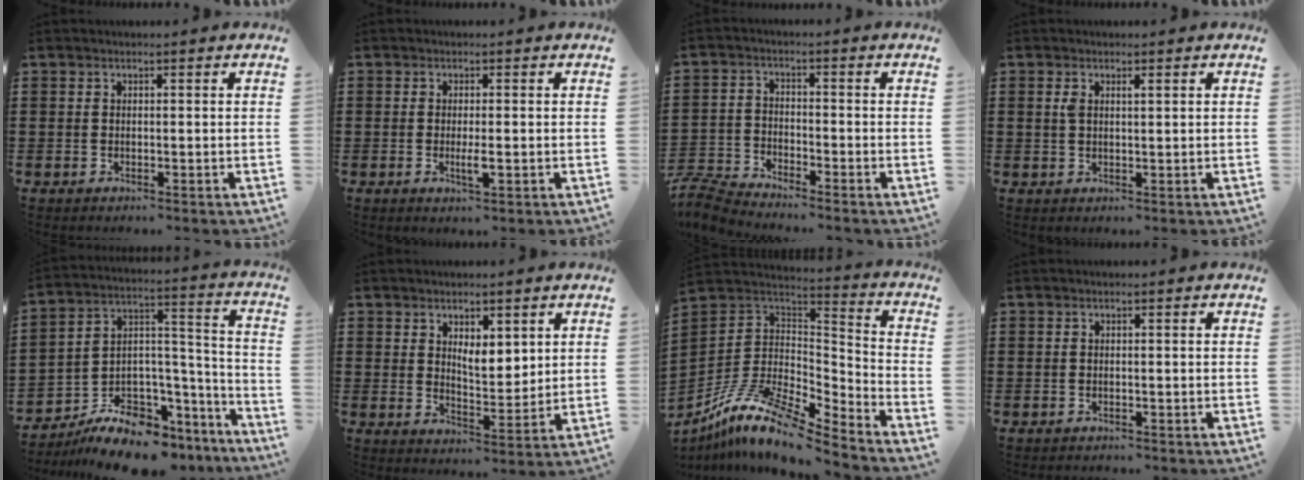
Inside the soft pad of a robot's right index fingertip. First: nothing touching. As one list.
[{"total": 2.4, "force": [-0.7, 0.4, 2.3], "torque": [-0.048, -0.005, -0.014]}, {"total": 4.6, "force": [-4.5, 0.0, 0.7], "torque": [-0.044, -0.013, -0.100]}, {"total": 1.4, "force": [0.5, 0.5, 1.2], "torque": [-0.025, 0.004, 0.008]}, {"total": 9.8, "force": [-8.0, 4.5, 3.2], "torque": [-0.054, 0.025, -0.144]}, {"total": 4.0, "force": [2.5, 1.9, 2.5], "torque": [-0.040, -0.006, 0.041]}, {"total": 12.5, "force": [-9.2, 3.2, 7.8], "torque": [-0.167, 0.010, -0.180]}, {"total": 0.6, "force": [-0.6, 0.0, 0.0], "torque": [-0.001, -0.002, -0.013]}]